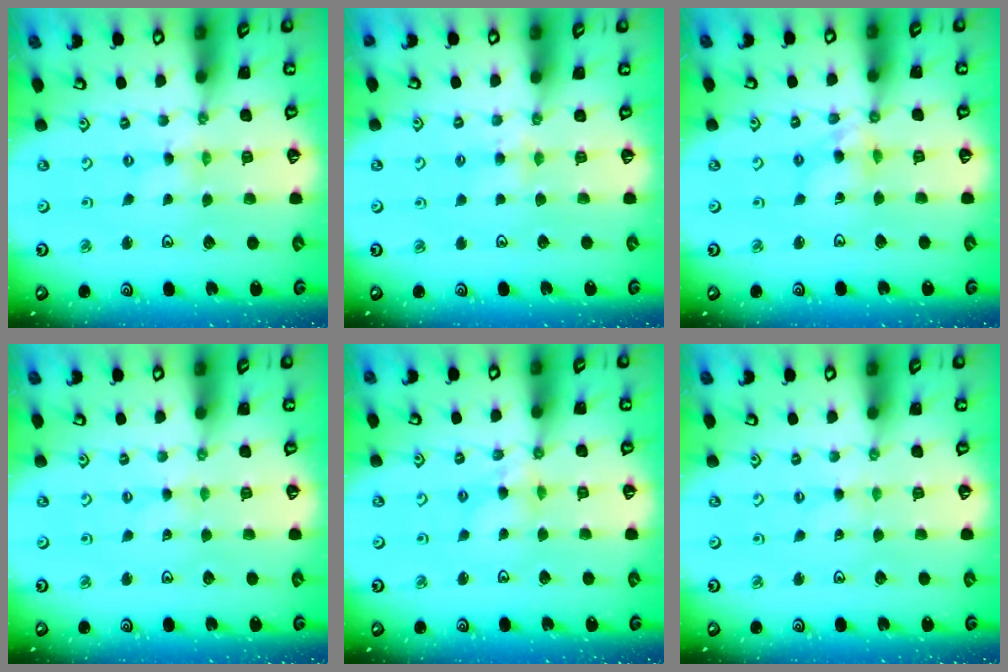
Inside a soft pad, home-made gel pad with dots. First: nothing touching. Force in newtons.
{"total": 3.8, "press": 3.7, "slide": 0.6}
{"total": 7.0, "press": 7.0, "slide": 0.6}
{"total": 0.0}
{"total": 4.9, "press": 4.8, "slide": 0.5}
{"total": 0.0}